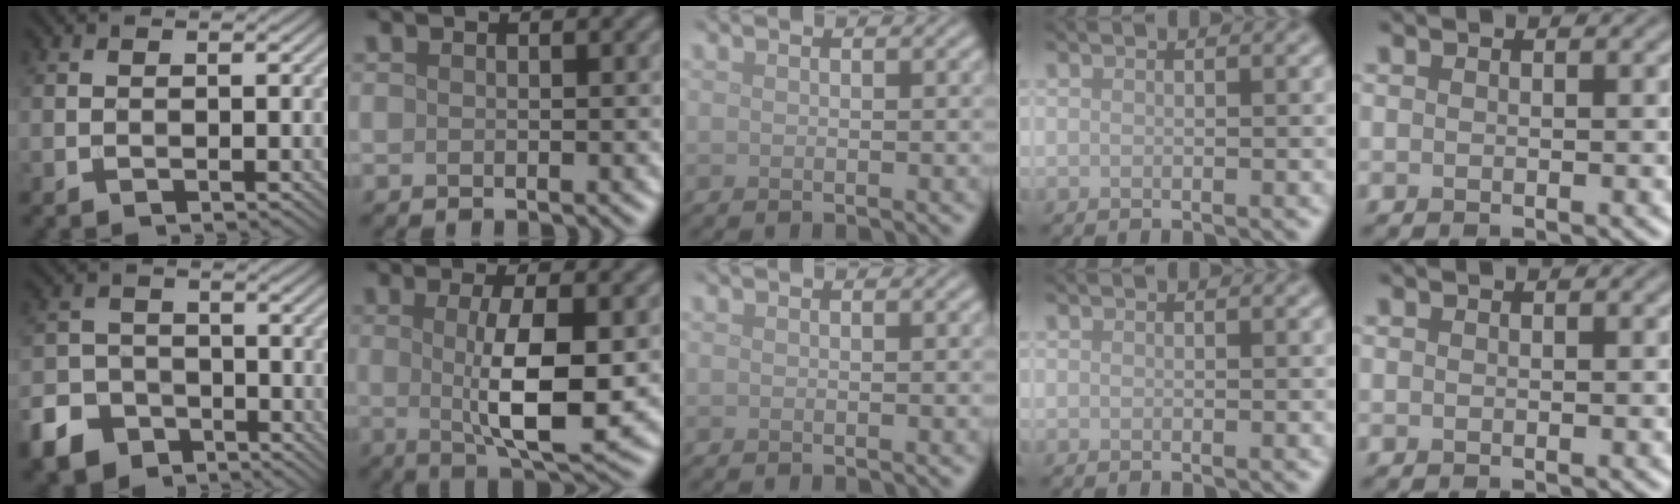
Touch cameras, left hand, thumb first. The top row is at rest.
{"thumb": {"total": 8.2, "force": [-5.4, 5.6, 2.6], "torque": [-0.055, -0.018, -0.106]}, "index": {"total": 6.7, "force": [0.0, 1.5, 6.5], "torque": [-0.112, -0.009, 0.005]}}